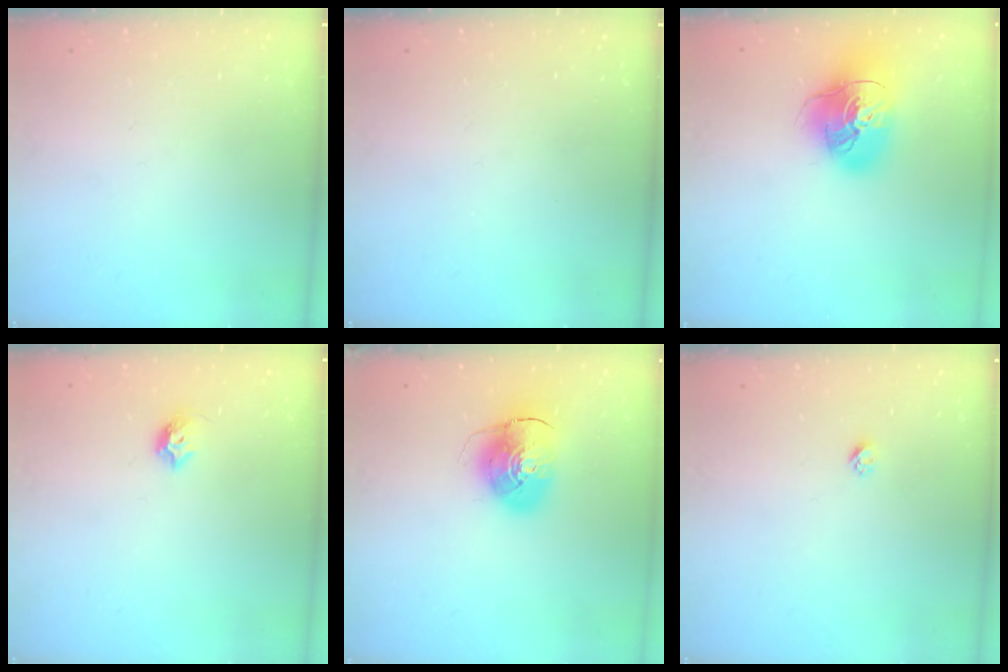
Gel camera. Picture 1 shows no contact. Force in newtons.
{"total": 0.0}
{"total": 19.6, "press": 19.4, "slide": 2.7}
{"total": 6.8, "press": 6.8, "slide": 1.0}
{"total": 10.8, "press": 10.6, "slide": 1.8}
{"total": 2.3, "press": 2.3, "slide": 0.2}